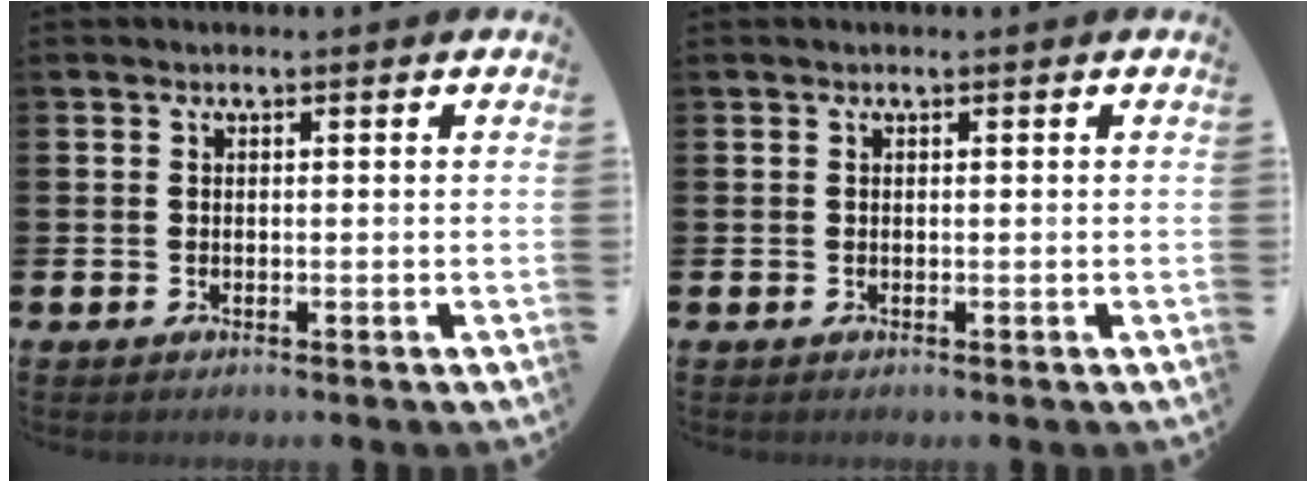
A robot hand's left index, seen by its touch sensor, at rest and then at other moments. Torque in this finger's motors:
{"motor_torque": [-0.03, 0.27, -0.27, 0.01]}